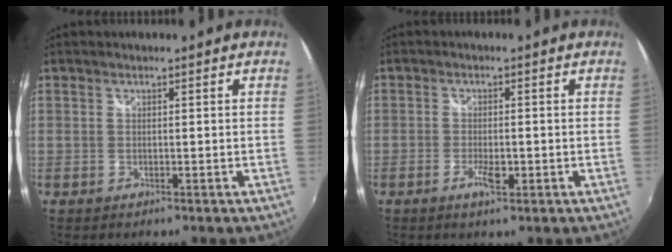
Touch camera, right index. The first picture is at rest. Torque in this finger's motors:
{"motor_torque": [1.10, 1.04, 0.17, 0.03]}